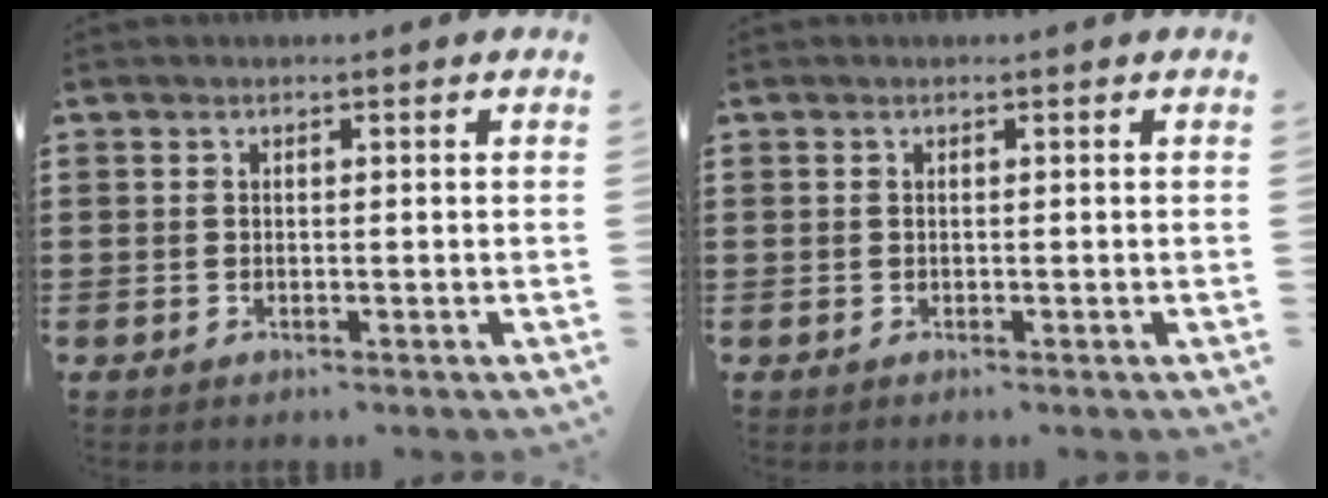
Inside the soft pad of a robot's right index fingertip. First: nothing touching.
{"total": 0.0}